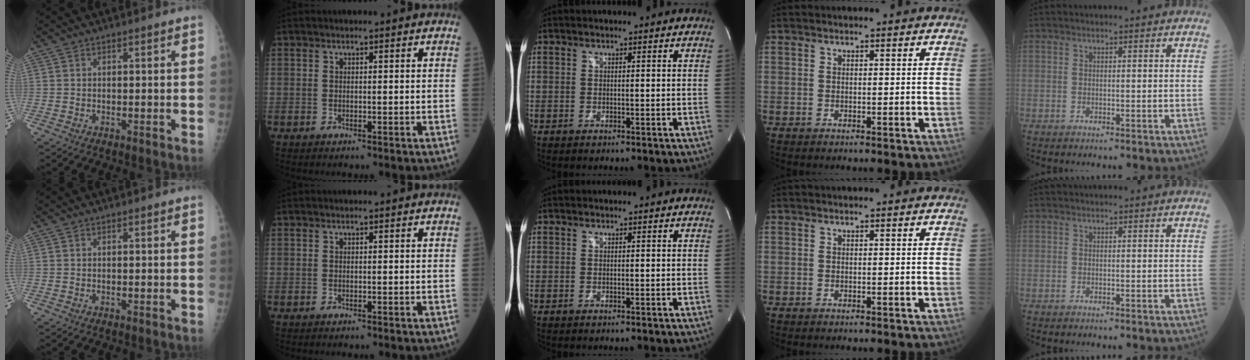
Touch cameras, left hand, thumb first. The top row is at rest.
{}